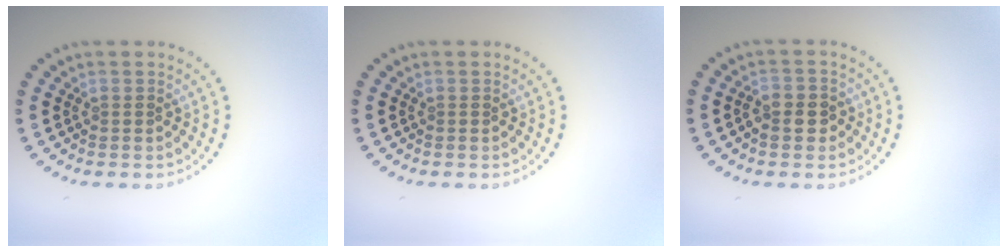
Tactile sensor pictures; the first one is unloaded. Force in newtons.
{"total": 0.0}
{"total": 2.1, "press": 2.0, "slide": 0.6}